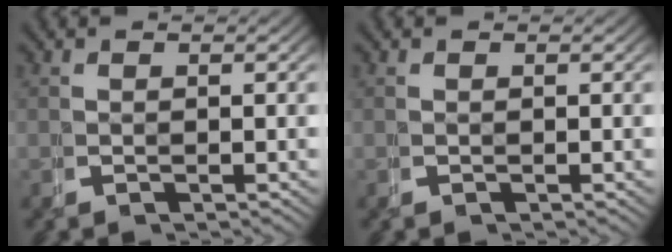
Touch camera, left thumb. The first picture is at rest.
{"total": 0.0}